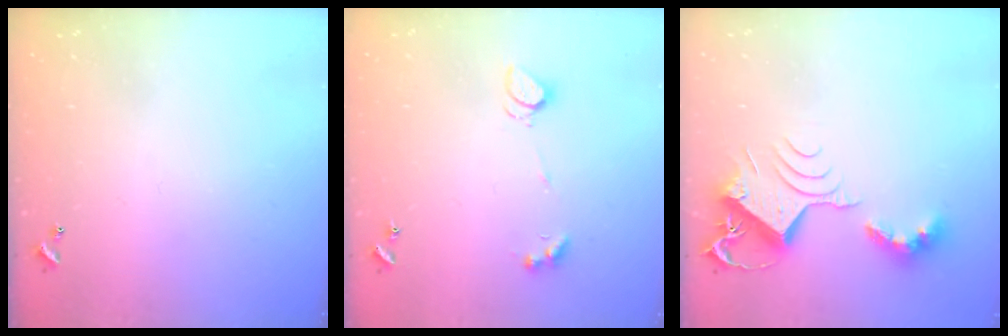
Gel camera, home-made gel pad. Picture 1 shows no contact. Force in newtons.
{"total": 2.6, "press": 2.5, "slide": 0.6}
{"total": 12.0, "press": 12.0, "slide": 0.4}